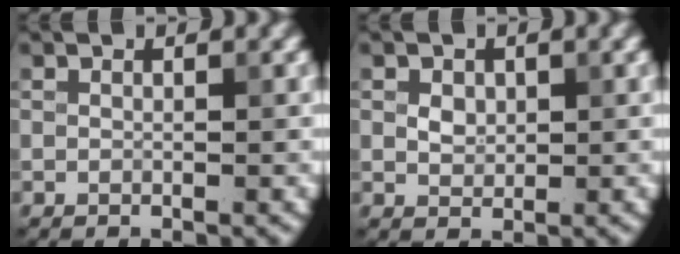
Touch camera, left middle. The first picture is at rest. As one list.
[{"total": 1.4, "force": [0.4, 1.1, 0.7], "torque": [-0.014, 0.000, 0.009]}]